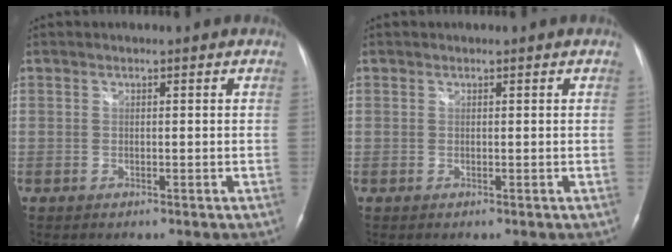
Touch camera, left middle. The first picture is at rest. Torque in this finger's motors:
{"motor_torque": [-0.13, -0.02, -0.08, -0.01]}